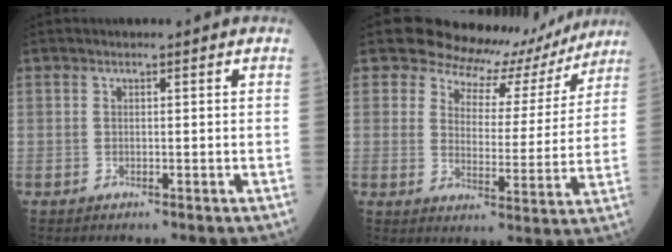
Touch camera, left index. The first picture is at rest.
{"total": 12.1, "force": [11.1, 4.6, 1.2], "torque": [-0.003, -0.018, 0.128]}